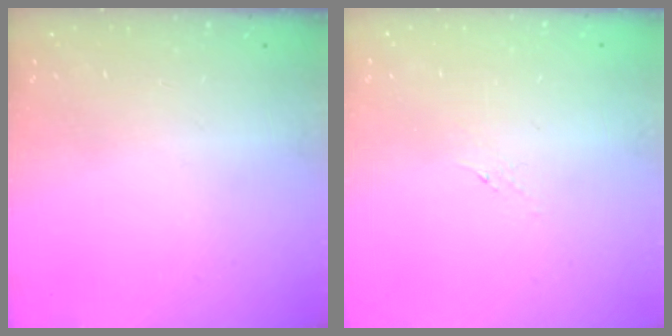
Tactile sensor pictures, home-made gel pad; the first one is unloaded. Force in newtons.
{"total": 2.8, "press": 2.7, "slide": 0.6}